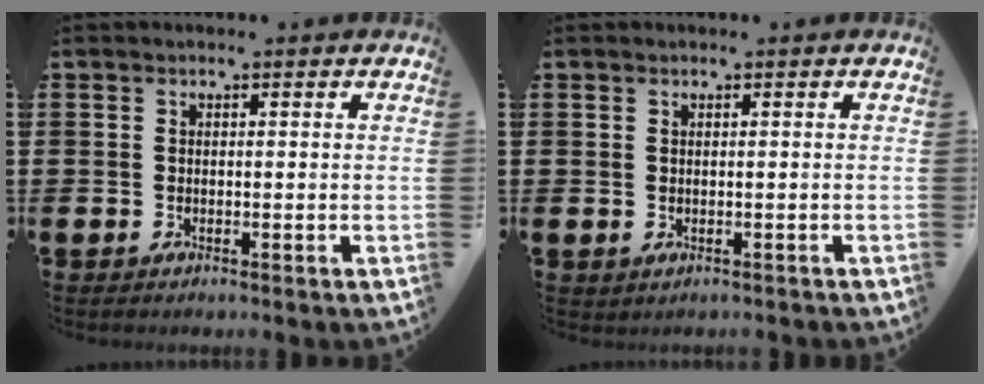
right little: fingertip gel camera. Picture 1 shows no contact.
{"total": 0.0}